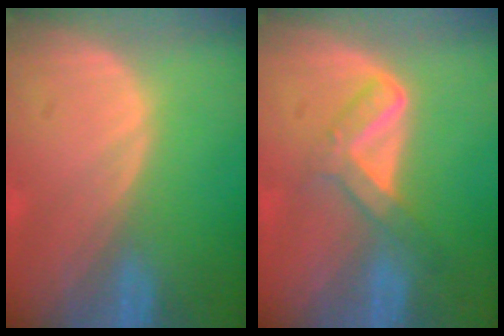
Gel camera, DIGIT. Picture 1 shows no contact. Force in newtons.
{"total": 5.2, "press": 4.9, "slide": 2.0}